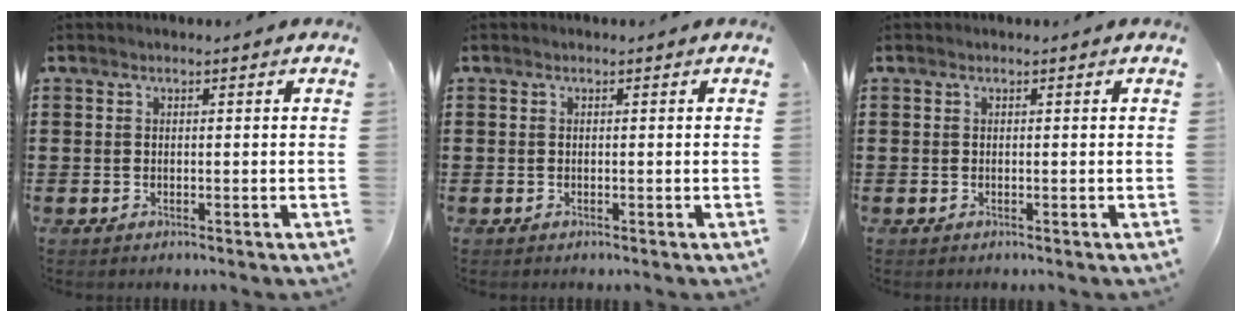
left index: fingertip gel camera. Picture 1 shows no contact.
{"total": 0.0}
{"total": 0.0}